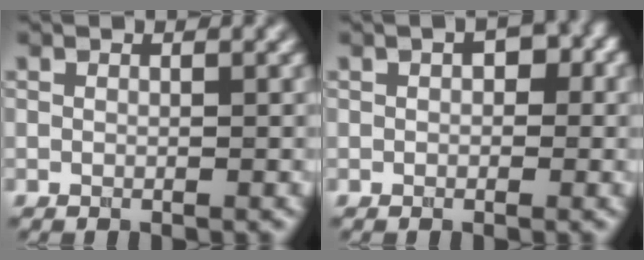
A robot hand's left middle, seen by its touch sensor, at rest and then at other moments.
{"total": 1.8, "force": [0.3, 1.1, 1.4], "torque": [-0.015, 0.003, 0.000]}